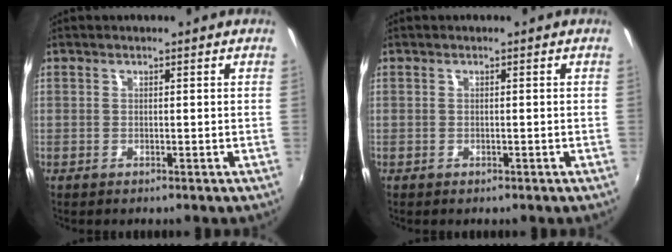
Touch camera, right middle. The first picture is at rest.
{"total": 0.0}